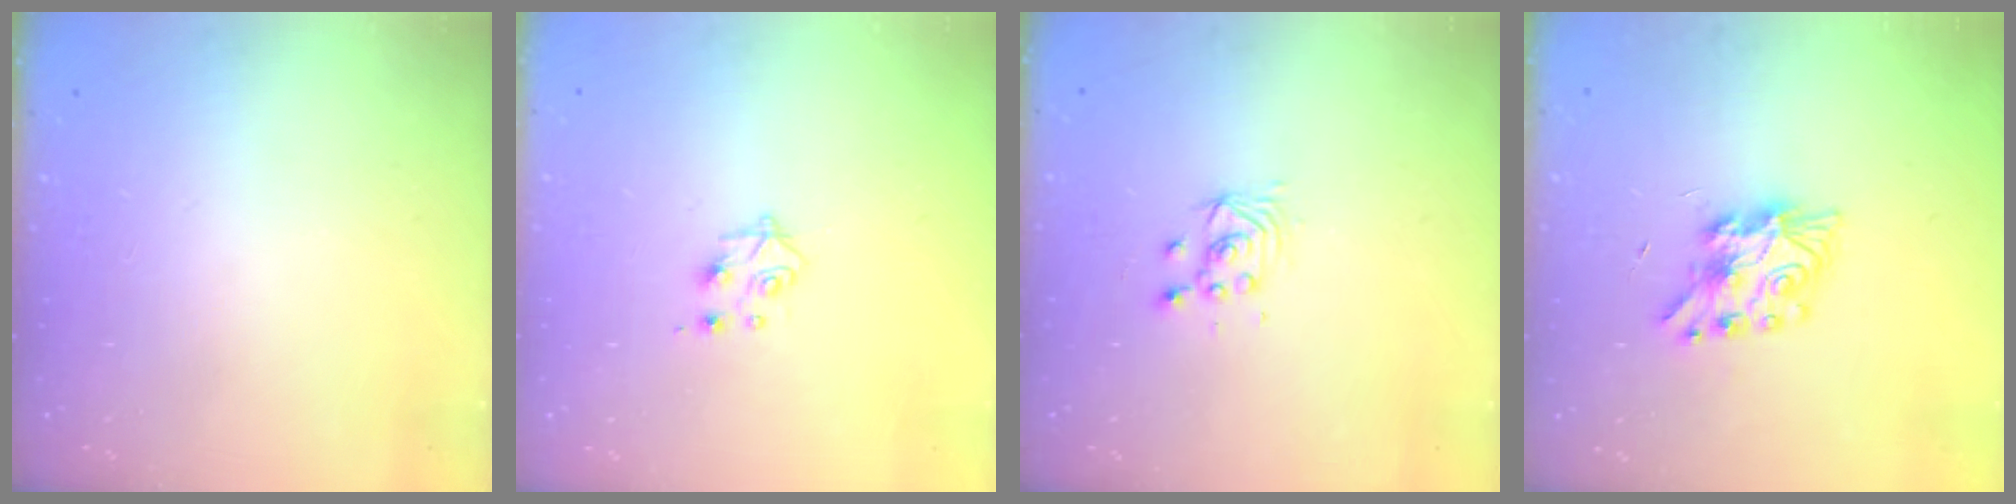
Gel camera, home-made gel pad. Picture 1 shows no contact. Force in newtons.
{"total": 4.4, "press": 4.4, "slide": 0.6}
{"total": 2.9, "press": 2.9, "slide": 0.1}
{"total": 8.2, "press": 8.1, "slide": 0.3}